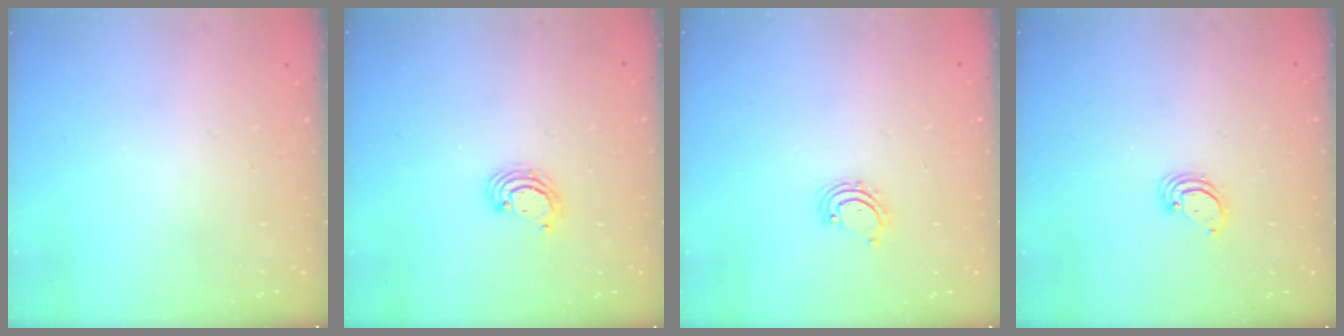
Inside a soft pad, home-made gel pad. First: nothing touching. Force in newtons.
{"total": 3.2, "press": 3.2, "slide": 0.1}
{"total": 2.9, "press": 2.9, "slide": 0.4}
{"total": 2.9, "press": 2.9, "slide": 0.3}